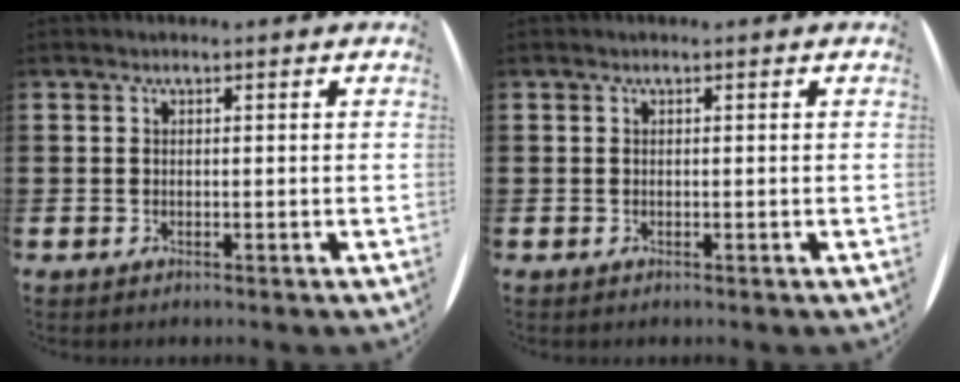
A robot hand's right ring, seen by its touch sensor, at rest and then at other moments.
{"total": 0.0}